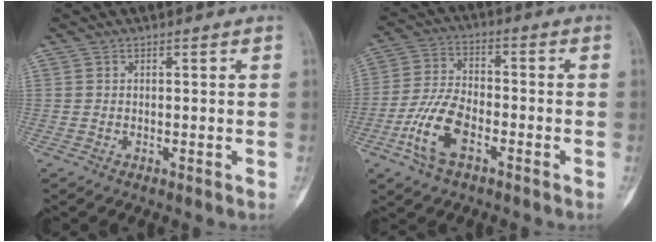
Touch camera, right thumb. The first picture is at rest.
{"total": 10.4, "force": [-4.6, 5.1, 7.8], "torque": [-0.168, 0.022, -0.089]}